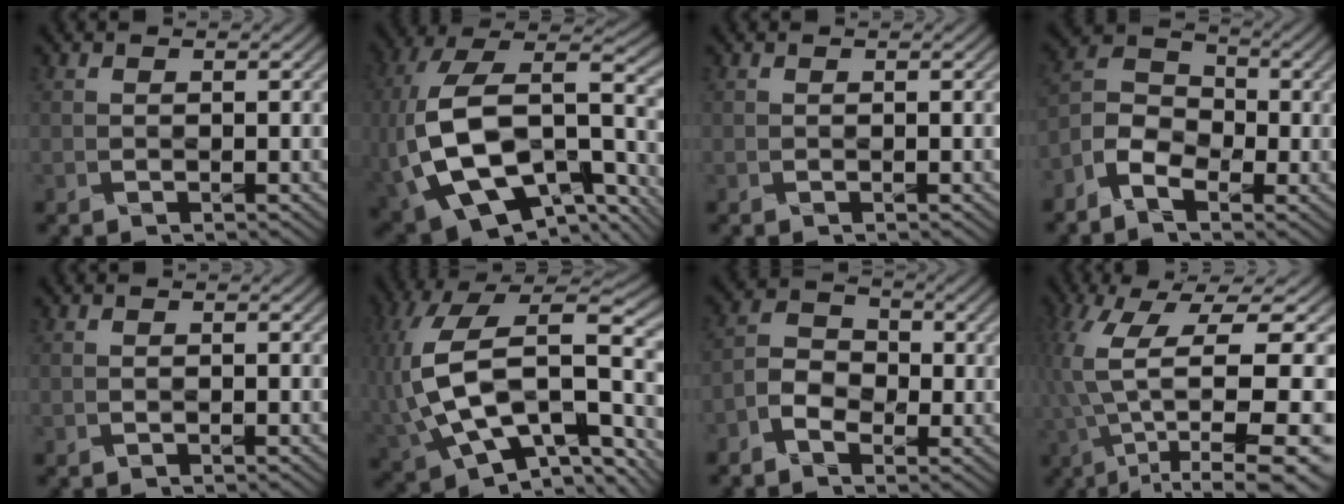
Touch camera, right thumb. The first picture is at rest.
{"total": 18.7, "force": [-4.6, 11.2, 14.3], "torque": [-0.323, -0.026, -0.045]}
{"total": 0.0}
{"total": 6.0, "force": [-3.8, 3.5, 3.0], "torque": [-0.057, 0.002, -0.088]}
{"total": 0.0}
{"total": 16.6, "force": [-1.8, 9.3, 13.6], "torque": [-0.305, -0.014, -0.016]}
{"total": 4.0, "force": [-2.1, 2.8, 1.9], "torque": [-0.033, 0.003, -0.046]}
{"total": 14.6, "force": [-1.2, 4.9, 13.7], "torque": [-0.278, -0.012, 0.012]}